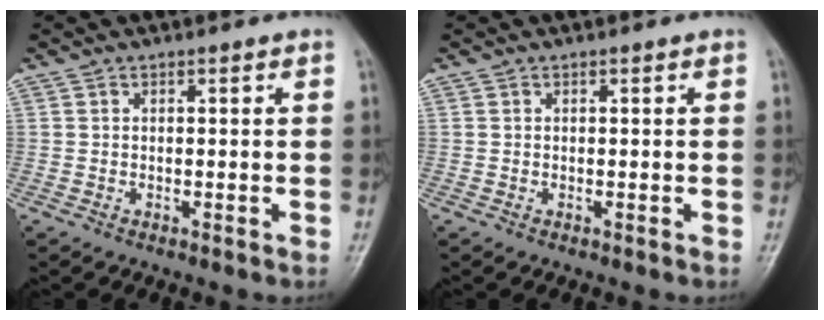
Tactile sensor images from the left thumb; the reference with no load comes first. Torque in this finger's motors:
{"motor_torque": [-0.02, 0.01, -0.10, -0.03, 0.00]}